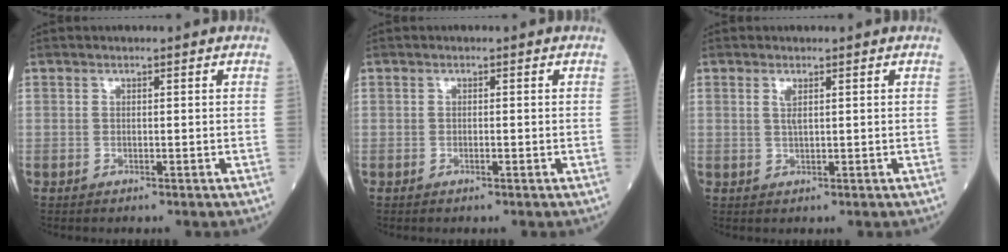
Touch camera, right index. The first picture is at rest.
{"total": 0.6, "force": [-0.2, 0.0, 0.5], "torque": [-0.010, 0.000, -0.002]}
{"total": 1.5, "force": [0.7, 0.2, 1.4], "torque": [-0.032, -0.002, 0.014]}